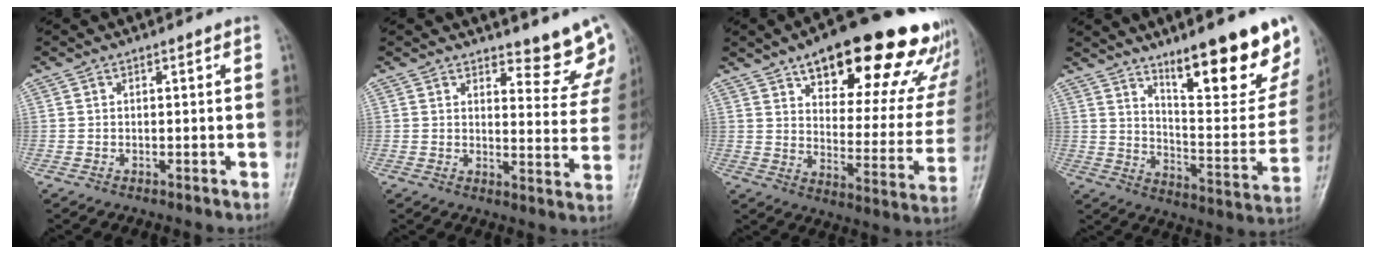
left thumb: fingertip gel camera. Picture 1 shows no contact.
{"total": 8.8, "force": [8.2, 2.6, 2.2], "torque": [0.010, -0.069, 0.088]}
{"total": 28.0, "force": [17.9, 10.5, 18.8], "torque": [-0.208, -0.060, 0.245]}
{"total": 21.1, "force": [13.8, 5.3, 15.1], "torque": [-0.173, -0.089, 0.217]}